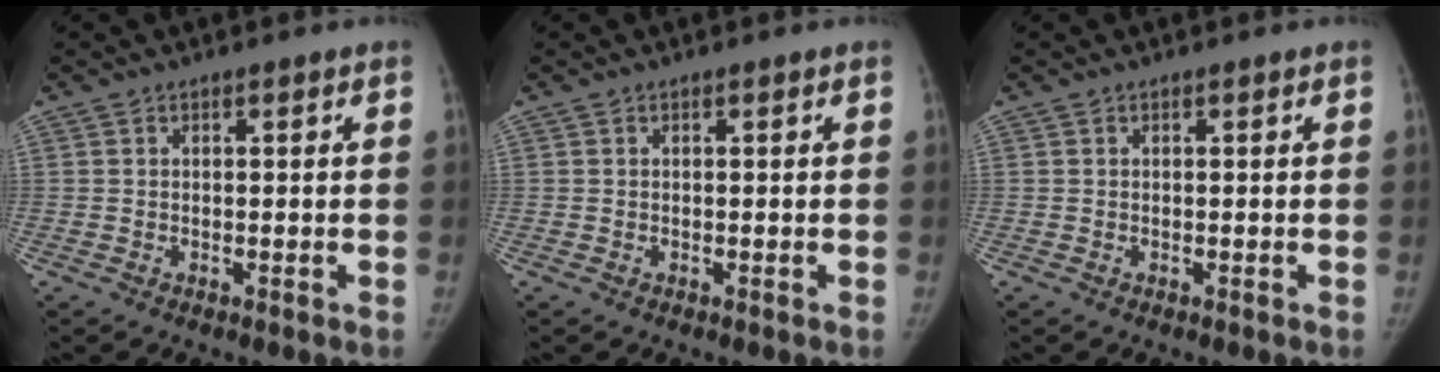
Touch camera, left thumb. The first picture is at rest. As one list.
[{"total": 0.0}, {"total": 0.0}]